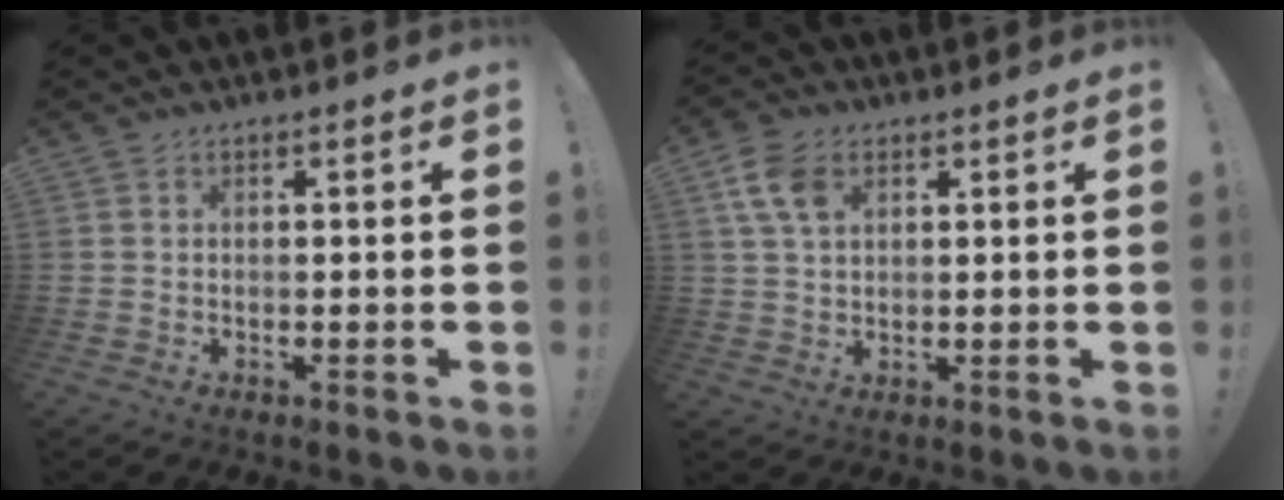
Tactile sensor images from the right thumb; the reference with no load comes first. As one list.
[{"total": 8.9, "force": [3.6, 6.1, 5.3], "torque": [-0.091, -0.004, 0.070]}]